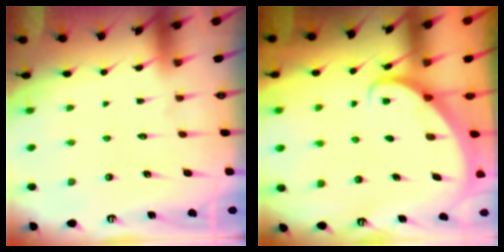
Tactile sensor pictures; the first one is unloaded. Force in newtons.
{"total": 2.2, "press": 2.2, "slide": 0.2}